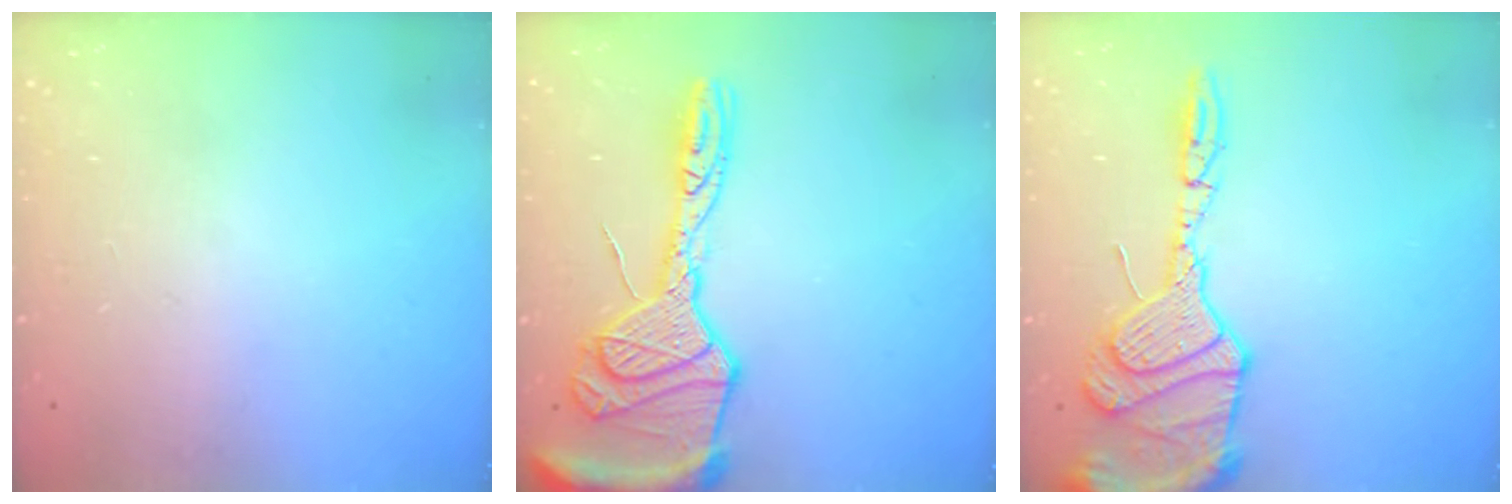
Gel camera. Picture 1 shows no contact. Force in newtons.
{"total": 22.2, "press": 22.1, "slide": 2.0}
{"total": 18.6, "press": 18.4, "slide": 3.1}